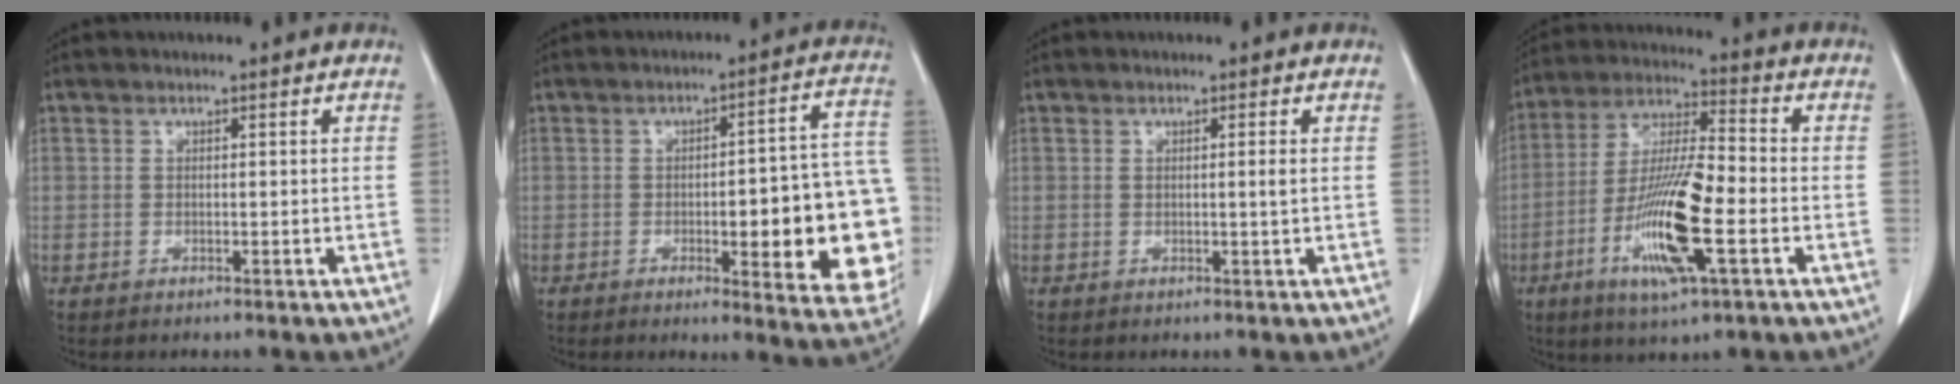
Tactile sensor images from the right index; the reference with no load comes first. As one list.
[{"total": 18.8, "force": [-3.3, 4.0, 18.1], "torque": [-0.140, 0.026, -0.025]}, {"total": 1.1, "force": [0.1, -0.3, 1.1], "torque": [-0.018, -0.002, 0.001]}, {"total": 15.0, "force": [-4.8, 1.9, 14.1], "torque": [-0.278, -0.012, -0.089]}]